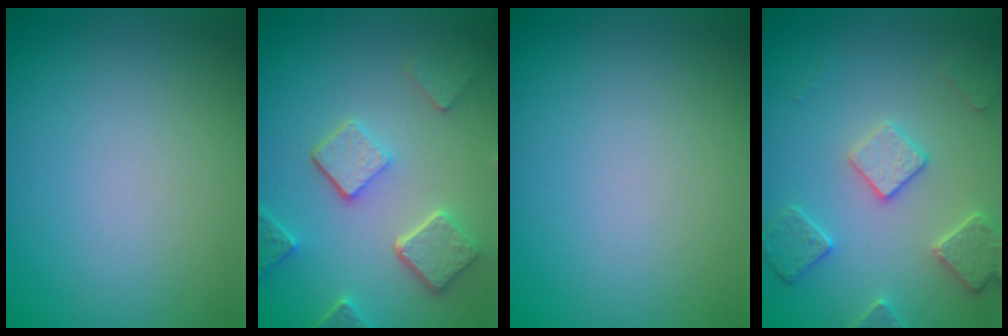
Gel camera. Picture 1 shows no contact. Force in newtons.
{"total": 5.1, "press": 3.9, "slide": 3.3}
{"total": 0.0}
{"total": 3.5, "press": 3.3, "slide": 1.2}